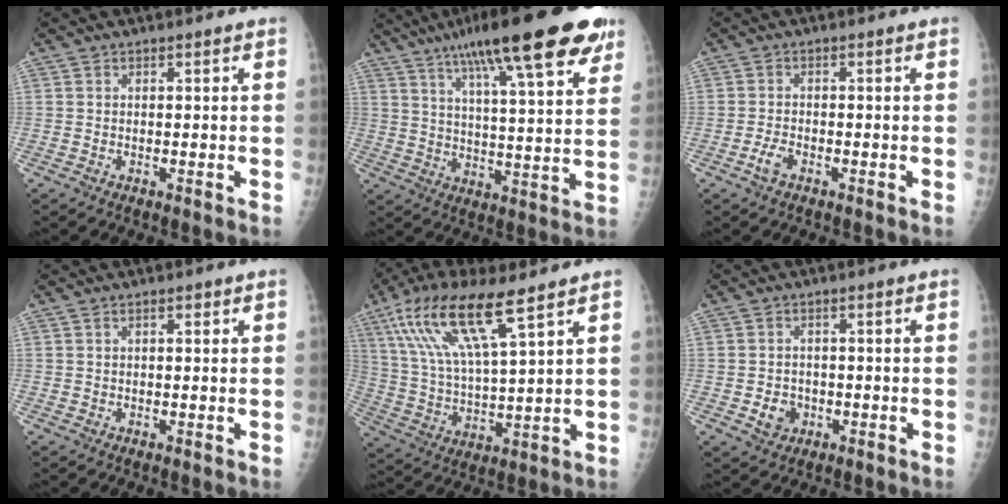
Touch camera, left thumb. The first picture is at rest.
{"total": 25.7, "force": [16.4, 5.0, 19.2], "torque": [-0.283, -0.031, 0.250]}
{"total": 2.3, "force": [-1.3, 1.1, 1.5], "torque": [-0.033, 0.004, -0.026]}
{"total": 0.9, "force": [0.5, 0.4, 0.6], "torque": [-0.008, 0.003, 0.006]}
{"total": 16.7, "force": [9.3, 3.7, 13.4], "torque": [-0.272, -0.023, 0.185]}
{"total": 3.5, "force": [-1.0, 3.1, 1.4], "torque": [-0.011, 0.004, -0.011]}